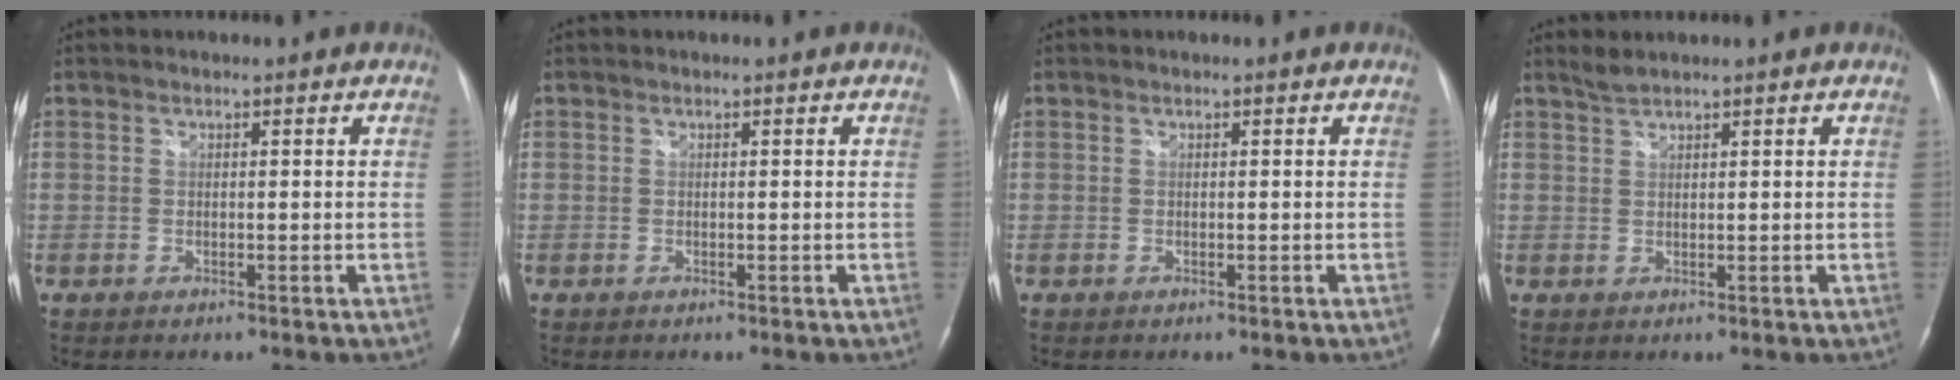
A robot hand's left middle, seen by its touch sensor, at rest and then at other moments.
{"total": 0.0}
{"total": 0.0}
{"total": 1.5, "force": [1.5, -0.1, 0.4], "torque": [-0.010, 0.005, 0.035]}